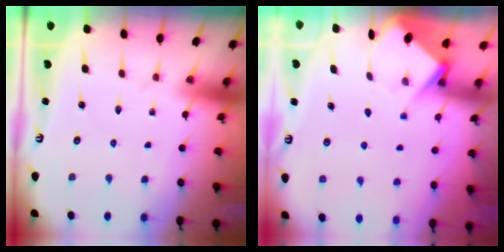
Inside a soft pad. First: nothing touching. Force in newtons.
{"total": 4.7, "press": 4.7, "slide": 0.2}